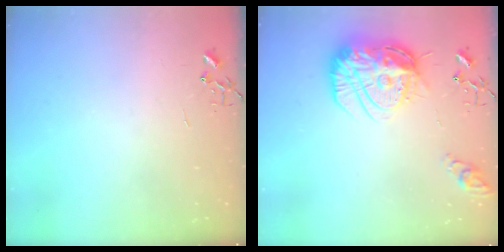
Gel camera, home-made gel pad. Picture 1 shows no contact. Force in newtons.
{"total": 19.4, "press": 19.3, "slide": 1.7}